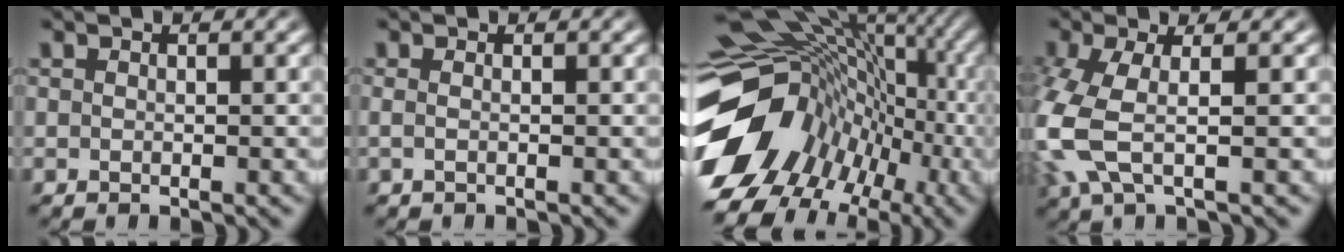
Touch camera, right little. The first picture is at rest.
{"total": 0.7, "force": [-0.3, -0.3, 0.6], "torque": [-0.017, -0.007, -0.001]}
{"total": 21.9, "force": [-2.7, 17.0, 13.6], "torque": [-0.228, -0.059, -0.032]}
{"total": 5.2, "force": [-0.3, 2.9, 4.3], "torque": [-0.125, -0.021, 0.006]}